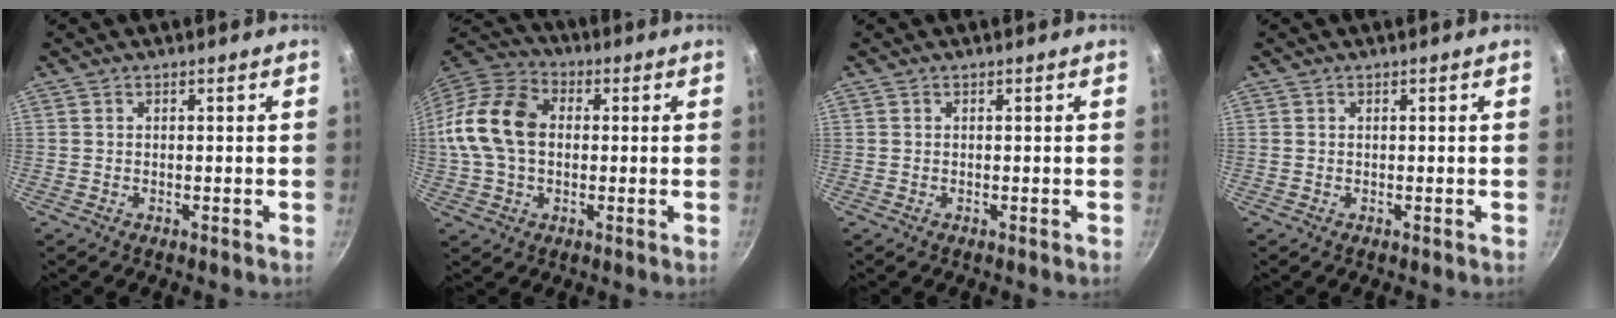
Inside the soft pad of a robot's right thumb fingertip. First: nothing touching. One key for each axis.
{"total": 16.0, "fx": 0.8, "fy": 11.3, "fz": 11.3, "tx": -0.203, "ty": 0.032, "tz": 0.000}
{"total": 0.0}
{"total": 0.0}